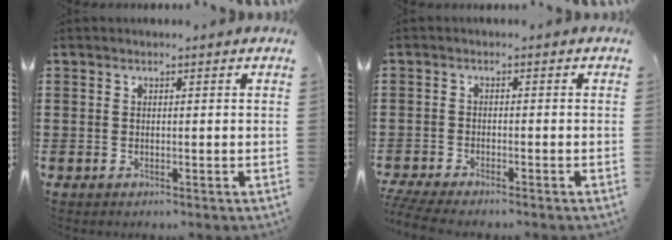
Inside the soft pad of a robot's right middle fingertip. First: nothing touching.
{"total": 2.5, "force": [-2.4, 0.1, 0.8], "torque": [-0.029, -0.005, -0.052]}